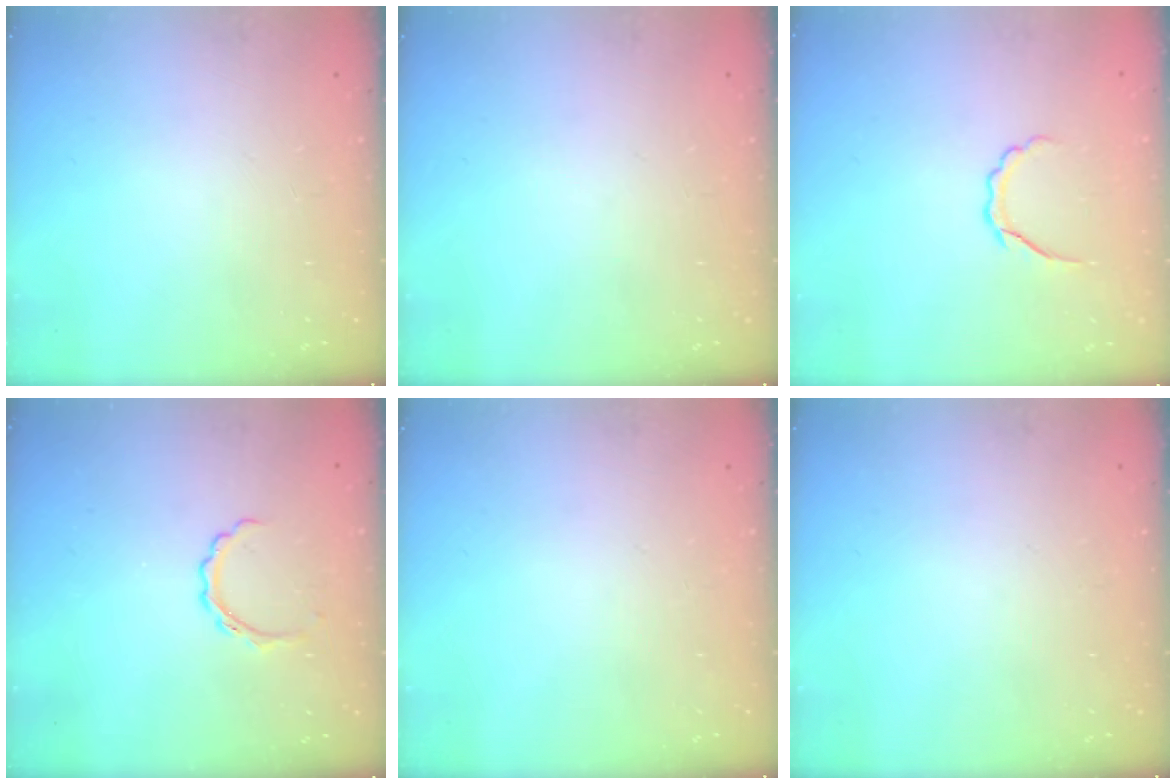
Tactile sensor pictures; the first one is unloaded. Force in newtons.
{"total": 0.0}
{"total": 4.3, "press": 4.2, "slide": 0.8}
{"total": 4.3, "press": 4.2, "slide": 0.9}
{"total": 0.0}
{"total": 0.0}